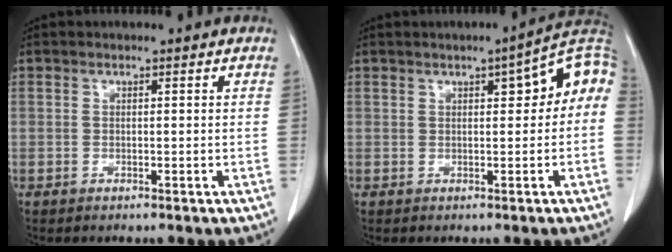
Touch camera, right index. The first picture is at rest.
{"total": 7.7, "force": [1.2, 2.1, 7.3], "torque": [-0.087, 0.034, 0.009]}